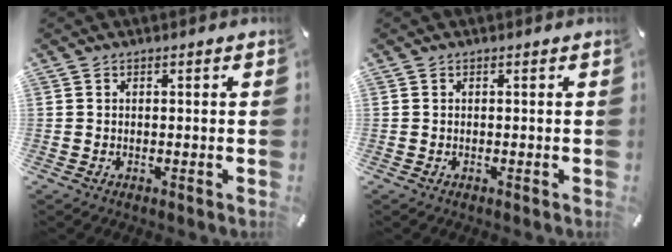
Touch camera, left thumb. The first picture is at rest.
{"total": 0.0}